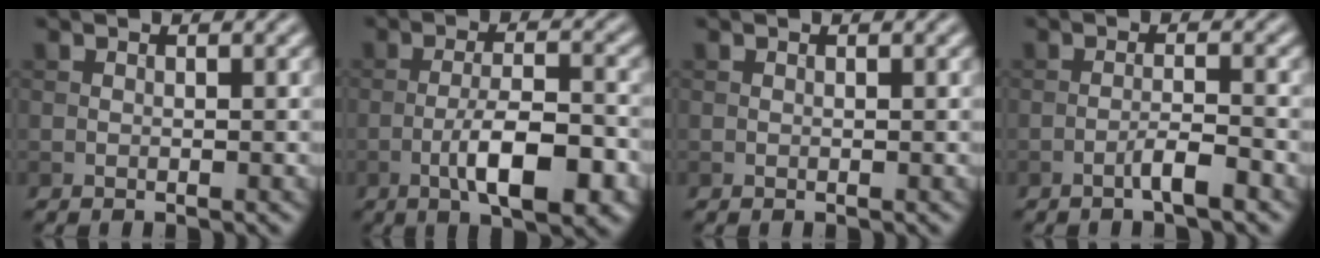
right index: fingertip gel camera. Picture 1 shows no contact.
{"total": 7.1, "force": [-2.8, 2.2, 6.1], "torque": [-0.106, 0.002, -0.046]}
{"total": 0.0}
{"total": 2.3, "force": [-1.4, 0.2, 1.8], "torque": [-0.031, 0.009, -0.030]}